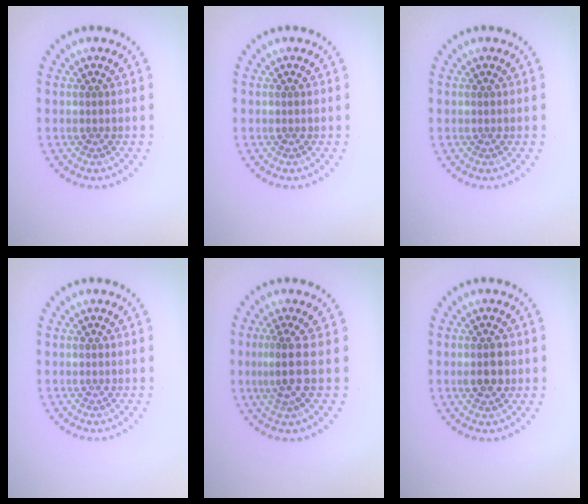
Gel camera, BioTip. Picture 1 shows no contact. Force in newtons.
{"total": 0.0}
{"total": 0.0}
{"total": 0.0}
{"total": 2.4, "press": 2.0, "slide": 1.4}
{"total": 2.5, "press": 2.5, "slide": 0.2}